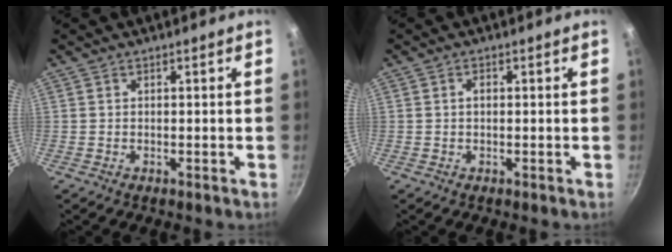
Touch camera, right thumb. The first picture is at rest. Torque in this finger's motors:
{"motor_torque": [0.25, 0.70, 0.54, -0.30, 0.00]}